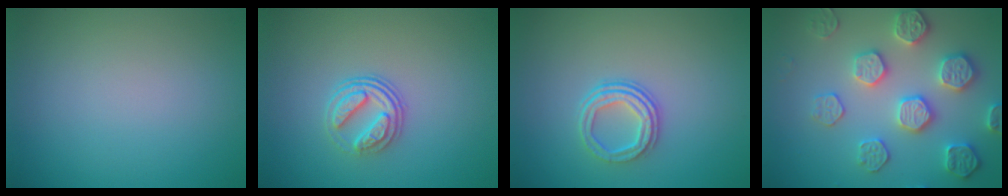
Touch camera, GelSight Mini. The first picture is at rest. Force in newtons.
{"total": 3.1, "press": 2.6, "slide": 1.7}
{"total": 3.2, "press": 2.5, "slide": 2.0}
{"total": 5.1, "press": 4.9, "slide": 1.4}